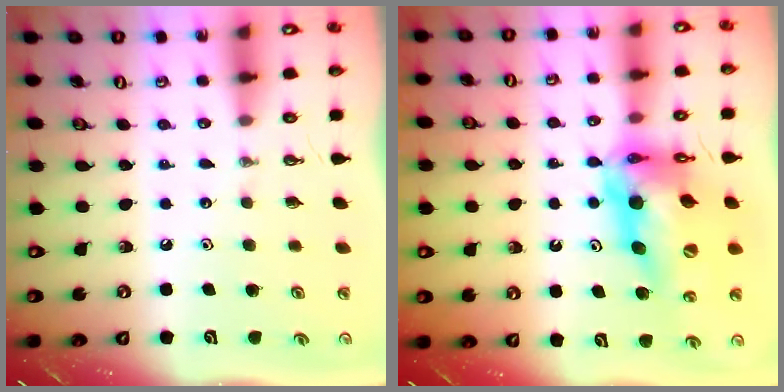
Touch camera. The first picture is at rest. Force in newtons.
{"total": 18.9, "press": 18.8, "slide": 2.0}